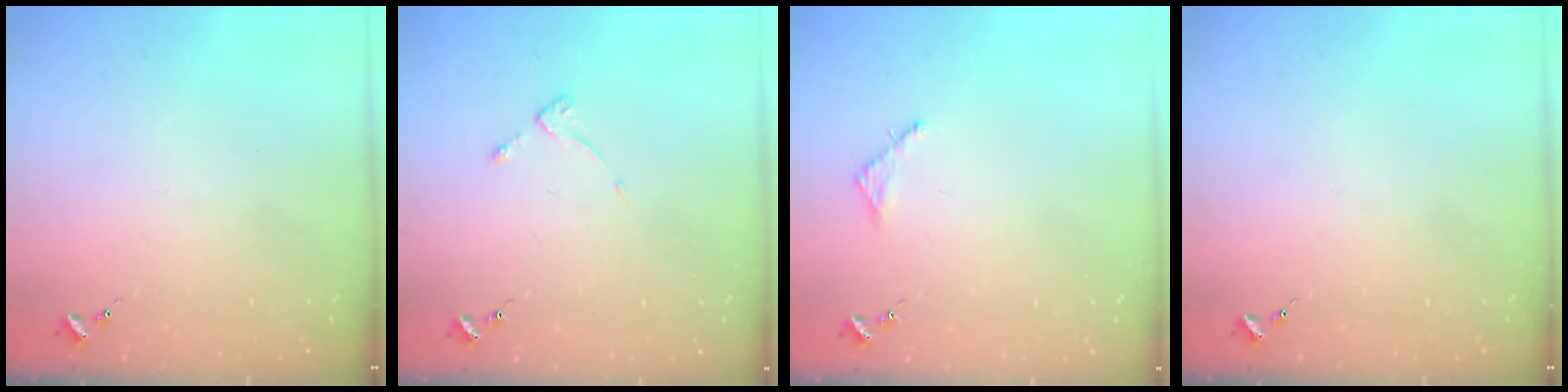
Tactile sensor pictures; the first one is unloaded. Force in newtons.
{"total": 2.7, "press": 2.6, "slide": 0.5}
{"total": 2.5, "press": 2.5, "slide": 0.2}
{"total": 0.0}